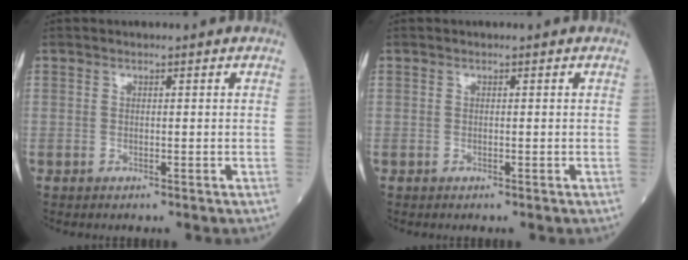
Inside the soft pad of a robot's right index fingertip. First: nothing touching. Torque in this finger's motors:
{"motor_torque": [0.04, 0.00, 0.03, 0.01]}